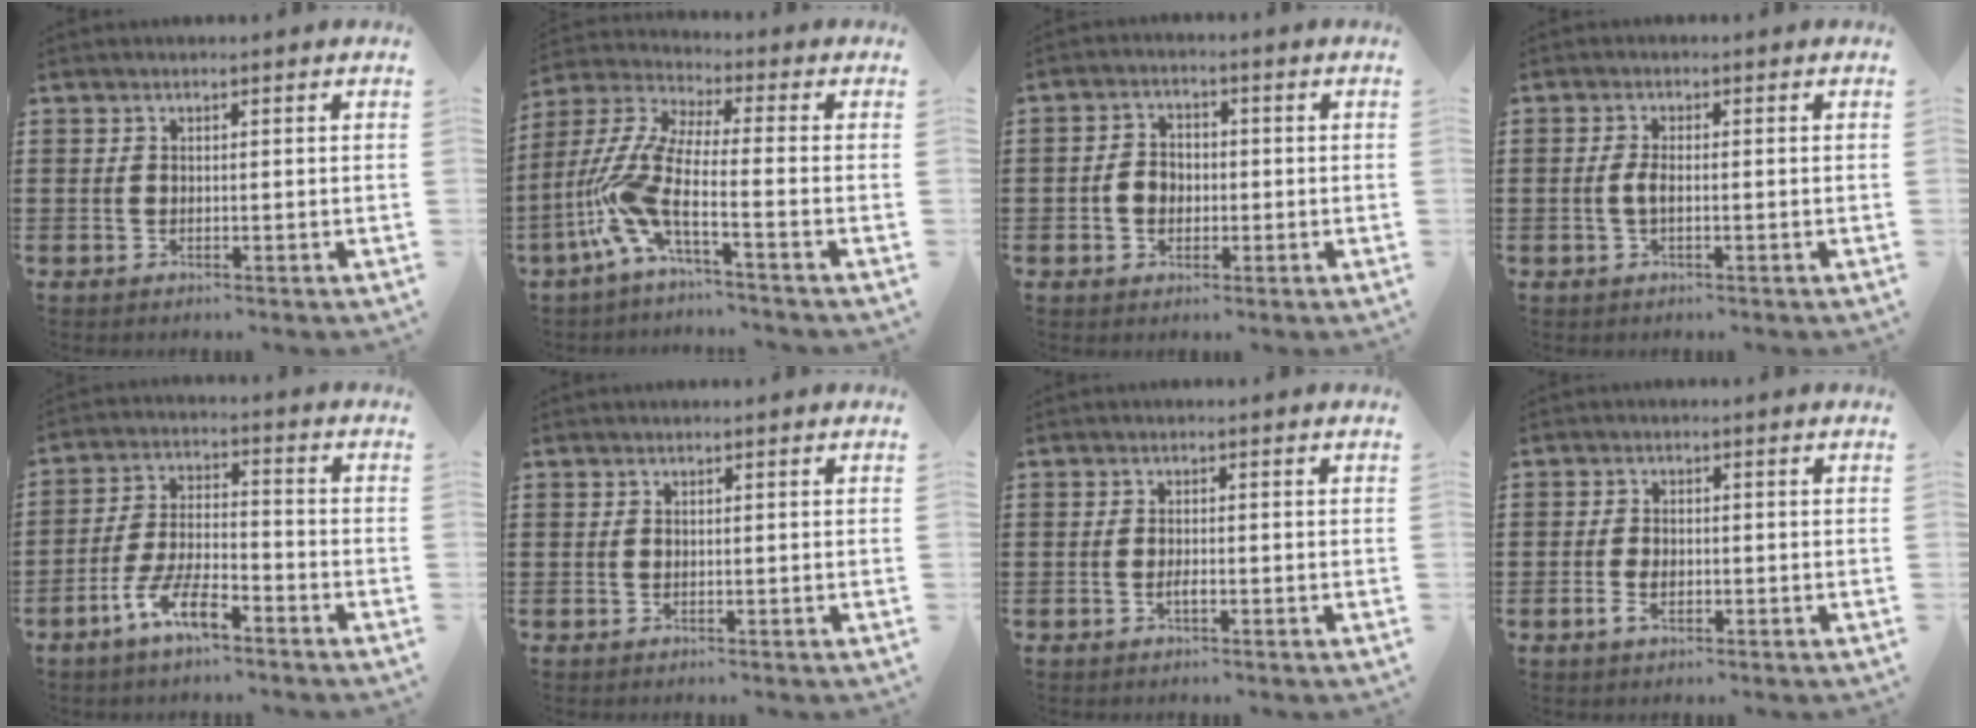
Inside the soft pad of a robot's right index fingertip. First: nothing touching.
{"total": 8.9, "force": [-4.1, 2.1, 7.6], "torque": [-0.207, -0.024, -0.092]}
{"total": 3.1, "force": [-0.5, 2.6, 1.5], "torque": [-0.035, 0.009, -0.014]}
{"total": 2.3, "force": [-0.5, 0.5, 2.2], "torque": [-0.056, -0.008, -0.013]}
{"total": 8.1, "force": [-5.2, 2.3, 5.7], "torque": [-0.132, -0.001, -0.102]}
{"total": 0.0}
{"total": 1.4, "force": [-0.7, 0.4, 1.2], "torque": [-0.023, -0.003, -0.011]}
{"total": 2.5, "force": [-0.9, 1.2, 2.0], "torque": [-0.047, -0.005, -0.017]}